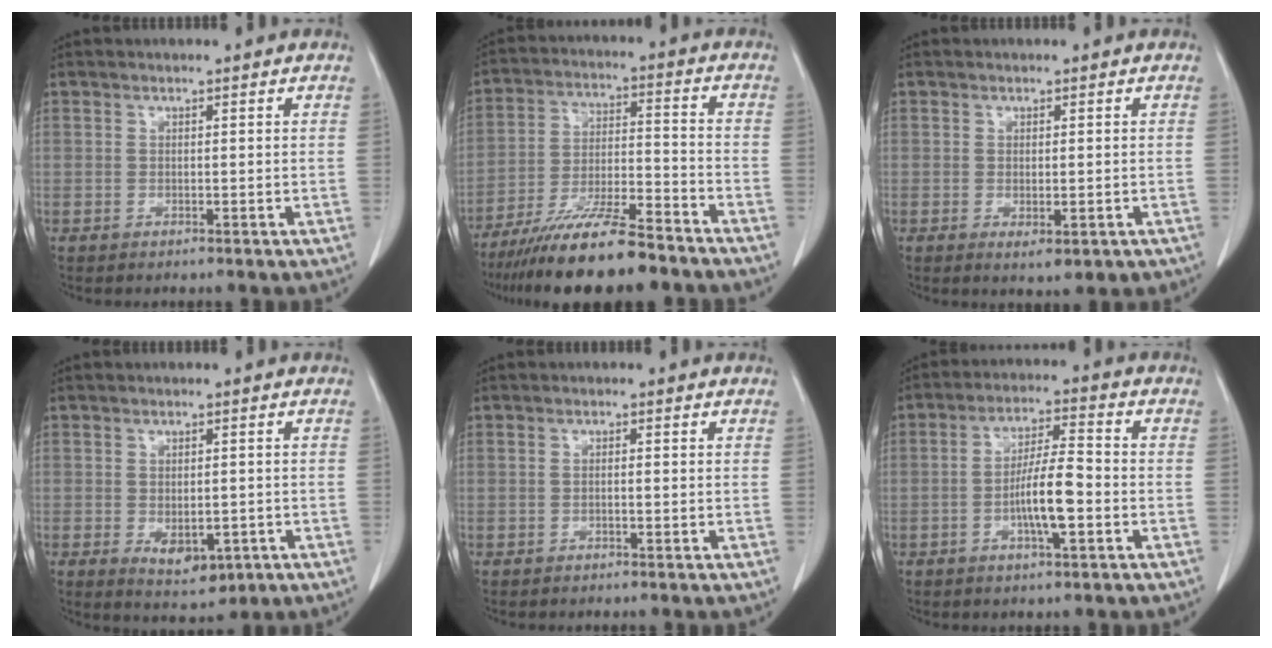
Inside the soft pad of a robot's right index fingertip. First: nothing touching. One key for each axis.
{"total": 15.1, "fx": -12.4, "fy": 1.5, "fz": 8.5, "tx": -0.157, "ty": -0.019, "tz": -0.212}
{"total": 3.9, "fx": -1.7, "fy": 1.3, "fz": 3.2, "tx": -0.040, "ty": -0.010, "tz": -0.015}
{"total": 6.2, "fx": -2.1, "fy": 3.1, "fz": 5.0, "tx": -0.074, "ty": -0.011, "tz": -0.016}
{"total": 1.1, "fx": -0.2, "fy": 0.2, "fz": 1.0, "tx": -0.019, "ty": 0.003, "tz": -0.003}
{"total": 8.3, "fx": -2.2, "fy": 1.2, "fz": 7.9, "tx": -0.146, "ty": 0.005, "tz": -0.043}